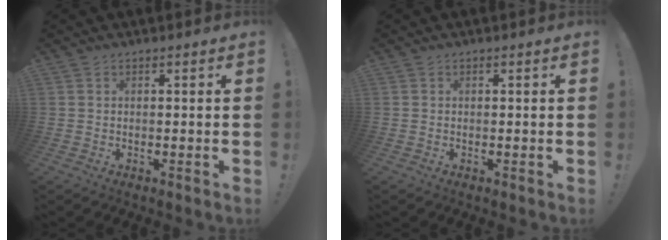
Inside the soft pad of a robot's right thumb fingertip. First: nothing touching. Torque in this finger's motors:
{"motor_torque": [-0.04, 0.43, 0.18, -0.12, 0.04]}